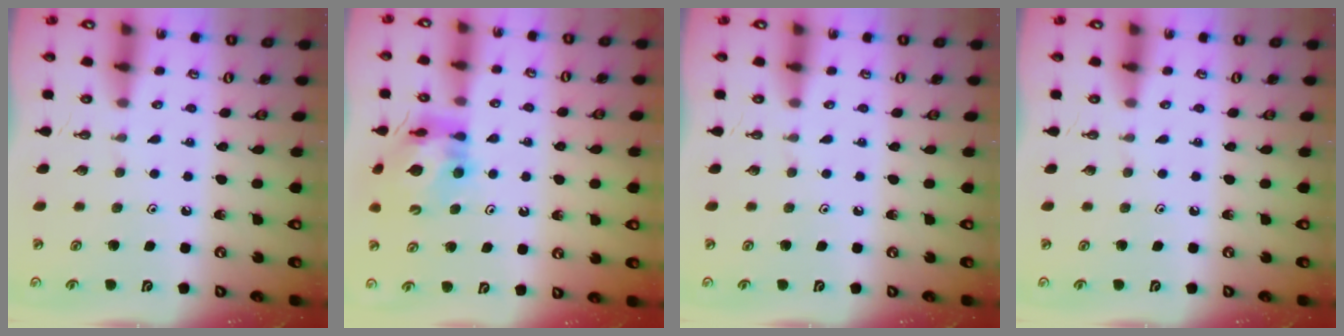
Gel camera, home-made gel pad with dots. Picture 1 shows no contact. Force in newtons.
{"total": 12.5, "press": 12.4, "slide": 1.5}
{"total": 0.0}
{"total": 0.0}